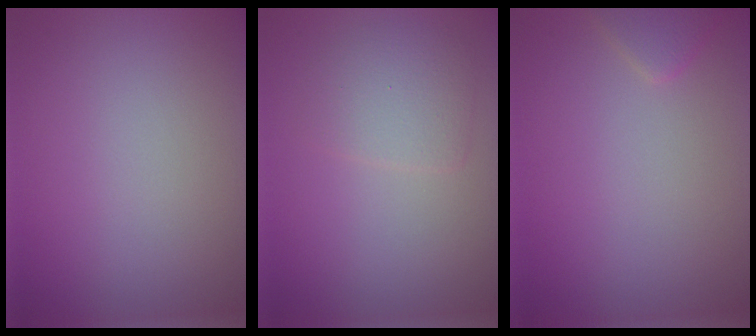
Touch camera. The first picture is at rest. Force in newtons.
{"total": 2.4, "press": 2.4, "slide": 0.1}
{"total": 1.3, "press": 1.3, "slide": 0.1}